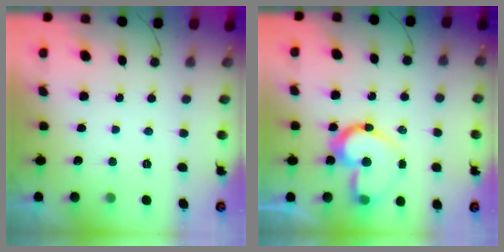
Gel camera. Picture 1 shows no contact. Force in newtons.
{"total": 15.7, "press": 15.6, "slide": 0.9}